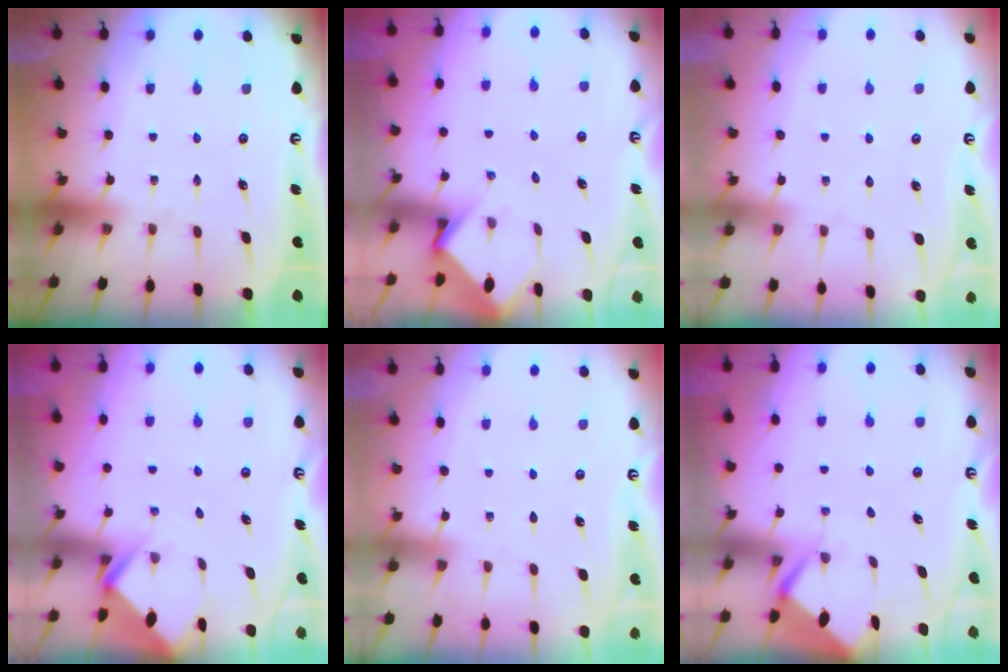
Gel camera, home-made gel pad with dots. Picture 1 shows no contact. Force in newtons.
{"total": 3.6, "press": 3.5, "slide": 0.3}
{"total": 3.2, "press": 3.2, "slide": 0.4}
{"total": 2.8, "press": 2.8, "slide": 0.2}
{"total": 3.2, "press": 3.2, "slide": 0.3}
{"total": 2.9, "press": 2.8, "slide": 0.3}